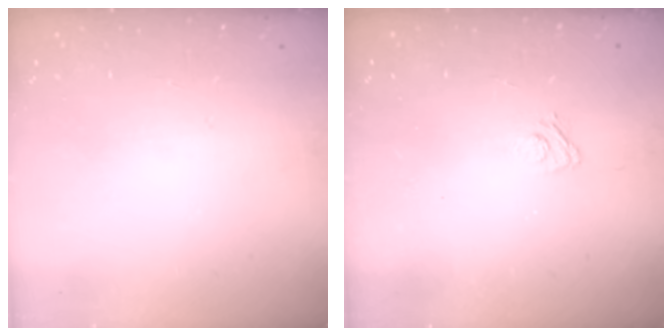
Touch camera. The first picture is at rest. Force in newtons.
{"total": 2.9, "press": 2.6, "slide": 1.2}